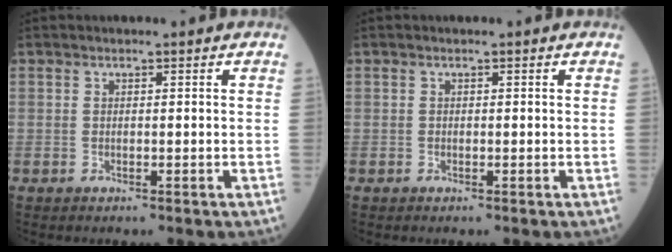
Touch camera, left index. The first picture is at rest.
{"total": 0.0}